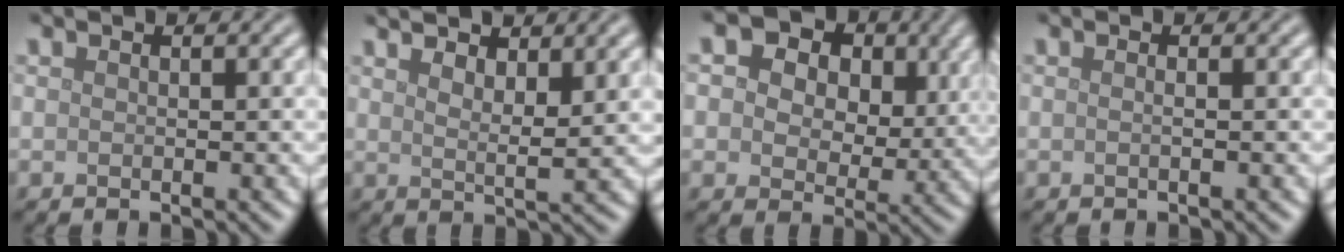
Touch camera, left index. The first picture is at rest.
{"total": 3.8, "force": [2.7, 1.0, 2.5], "torque": [-0.038, 0.002, 0.047]}
{"total": 12.3, "force": [5.5, 8.5, 7.0], "torque": [-0.097, 0.025, 0.070]}
{"total": 0.9, "force": [0.0, 0.4, 0.8], "torque": [-0.008, -0.009, -0.009]}